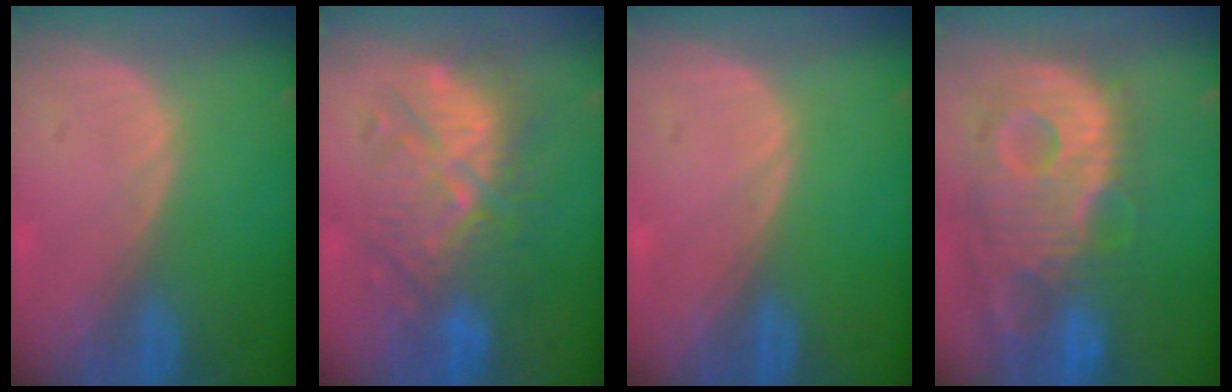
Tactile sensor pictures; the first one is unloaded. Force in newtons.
{"total": 10.1, "press": 10.0, "slide": 0.4}
{"total": 0.0}
{"total": 13.6, "press": 11.8, "slide": 6.8}